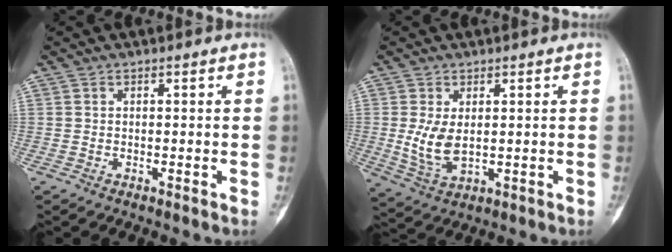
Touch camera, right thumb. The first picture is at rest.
{"total": 6.8, "force": [0.3, 3.8, 5.6], "torque": [-0.109, -0.011, 0.016]}